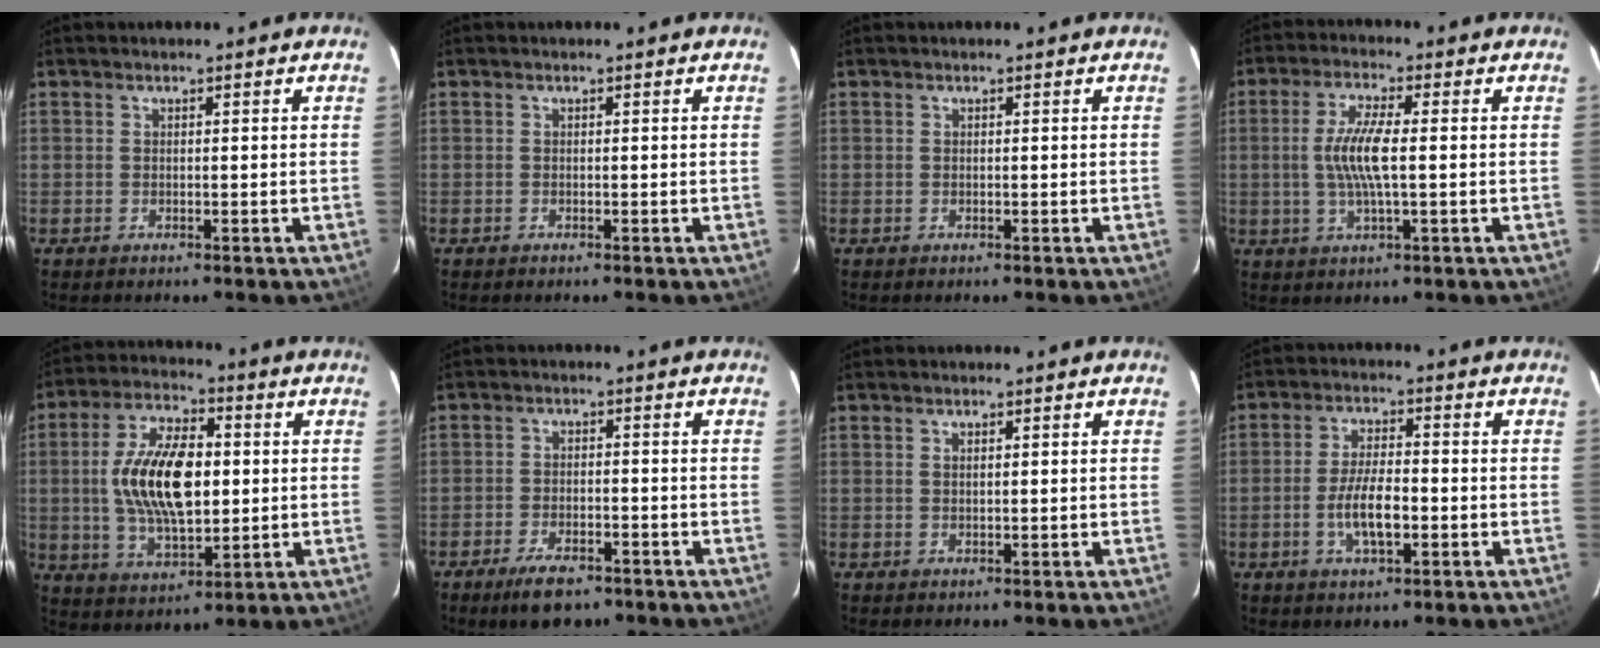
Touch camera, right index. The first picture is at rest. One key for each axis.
{"total": 0.0}
{"total": 0.0}
{"total": 7.8, "fx": -0.1, "fy": 1.4, "fz": 7.7, "tx": -0.152, "ty": 0.000, "tz": -0.002}
{"total": 15.9, "fx": 0.7, "fy": 7.8, "fz": 13.9, "tx": -0.264, "ty": 0.007, "tz": 0.017}
{"total": 7.4, "fx": -5.4, "fy": 2.9, "fz": 4.1, "tx": -0.097, "ty": -0.008, "tz": -0.087}
{"total": 0.7, "fx": 0.3, "fy": 0.2, "fz": 0.6, "tx": -0.010, "ty": 0.001, "tz": 0.007}
{"total": 7.9, "fx": -2.3, "fy": 2.7, "fz": 7.0, "tx": -0.139, "ty": -0.002, "tz": -0.041}